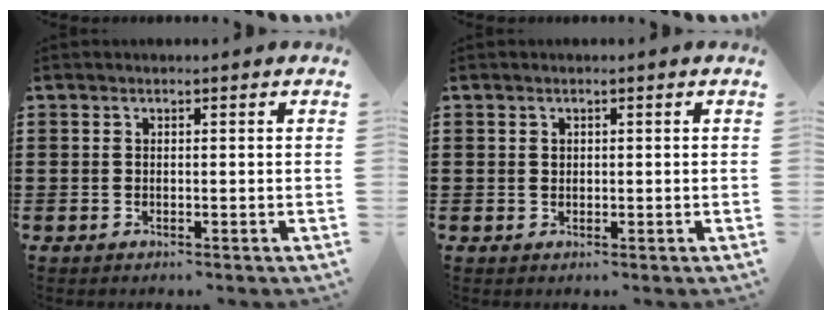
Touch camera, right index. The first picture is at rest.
{"total": 0.7, "force": [0.3, 0.6, 0.2], "torque": [-0.006, 0.004, 0.006]}